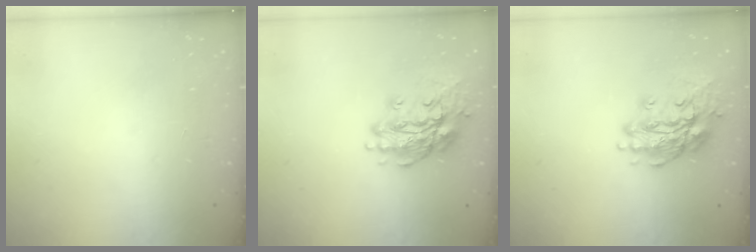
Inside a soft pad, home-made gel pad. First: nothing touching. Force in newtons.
{"total": 16.9, "press": 16.6, "slide": 3.1}
{"total": 16.9, "press": 16.6, "slide": 3.1}